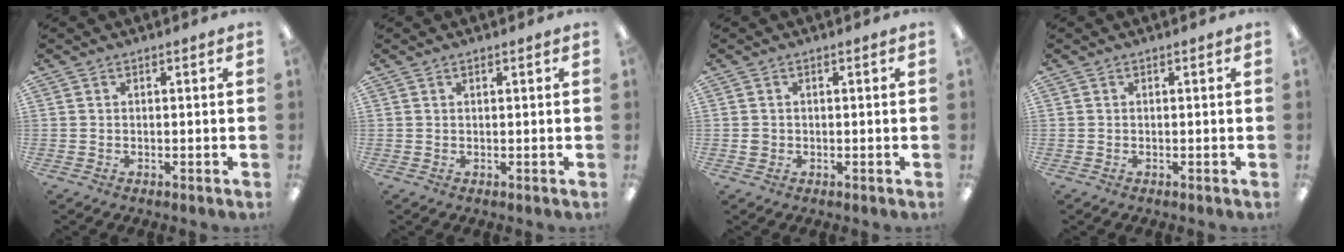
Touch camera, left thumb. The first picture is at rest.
{"total": 0.7, "force": [0.5, 0.2, 0.4], "torque": [-0.010, 0.001, 0.009]}
{"total": 1.2, "force": [0.0, 1.2, 0.5], "torque": [-0.009, 0.005, -0.002]}
{"total": 0.0}